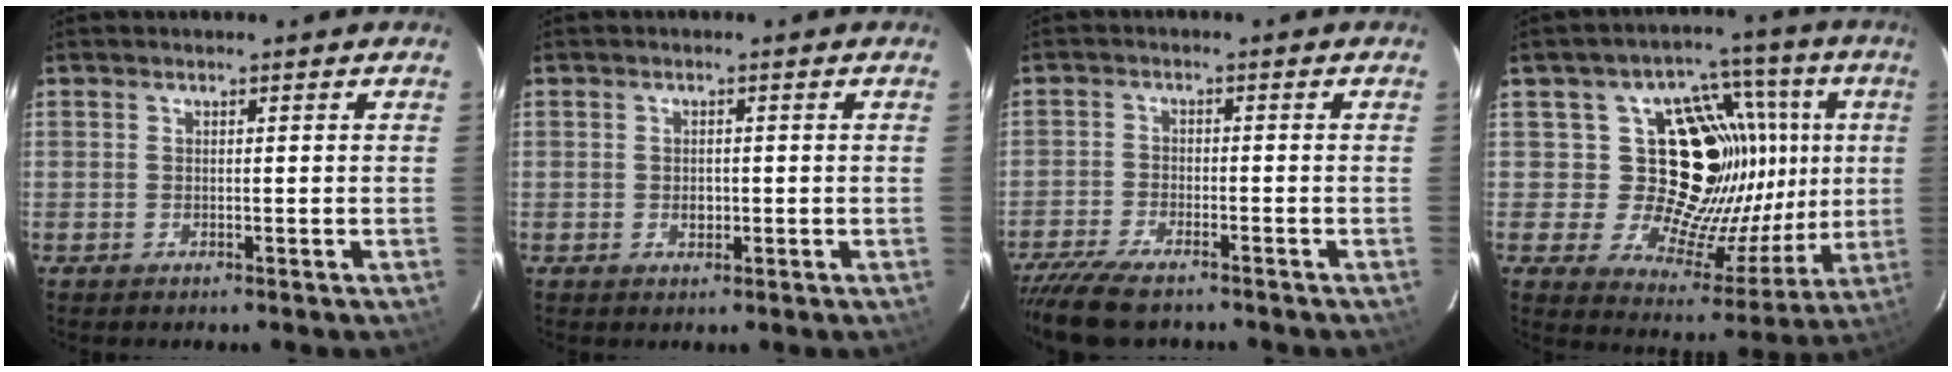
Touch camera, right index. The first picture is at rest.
{"total": 1.8, "force": [-0.3, 1.4, 1.1], "torque": [-0.018, 0.003, -0.005]}
{"total": 9.9, "force": [-8.4, 2.3, 4.7], "torque": [-0.116, -0.032, -0.150]}
{"total": 20.3, "force": [4.0, 16.0, 11.8], "torque": [-0.178, 0.009, 0.084]}